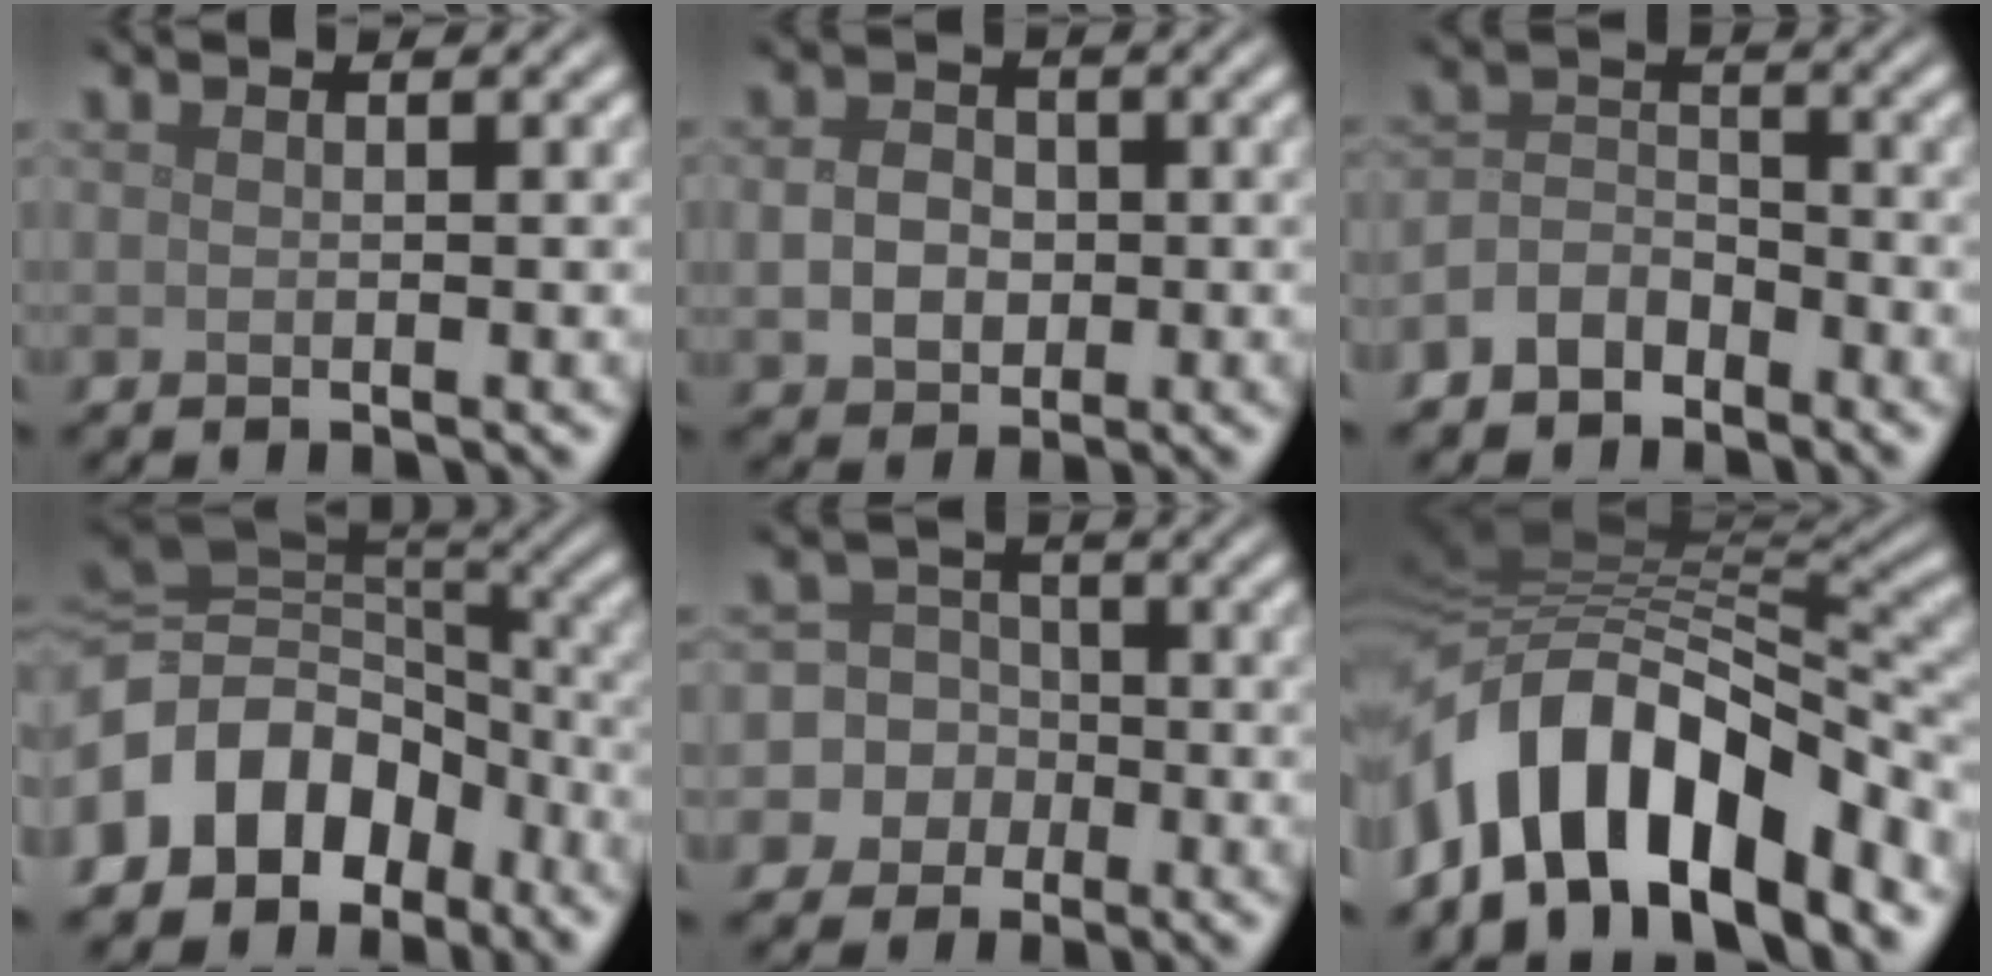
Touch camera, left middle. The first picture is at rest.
{"total": 3.6, "force": [-0.1, 3.0, 2.0], "torque": [-0.039, -0.002, -0.009]}
{"total": 3.5, "force": [-2.6, 2.2, 1.0], "torque": [-0.016, 0.006, -0.058]}
{"total": 11.9, "force": [-5.4, 9.0, 5.7], "torque": [-0.117, 0.009, -0.106]}
{"total": 9.6, "force": [-2.9, 9.0, 1.2], "torque": [-0.053, 0.005, -0.077]}
{"total": 12.7, "force": [-5.5, 6.6, 9.3], "torque": [-0.152, 0.018, -0.104]}